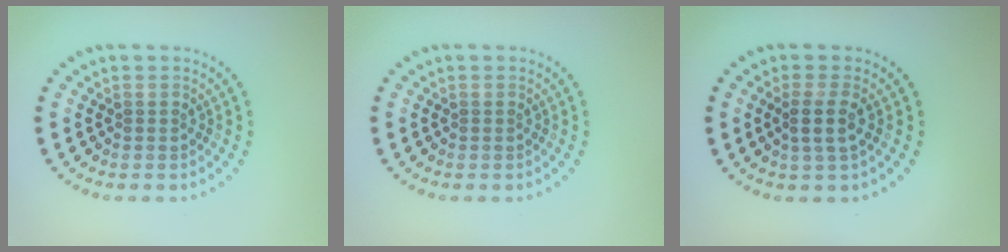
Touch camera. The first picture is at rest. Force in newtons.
{"total": 0.0}
{"total": 2.2, "press": 1.9, "slide": 1.2}